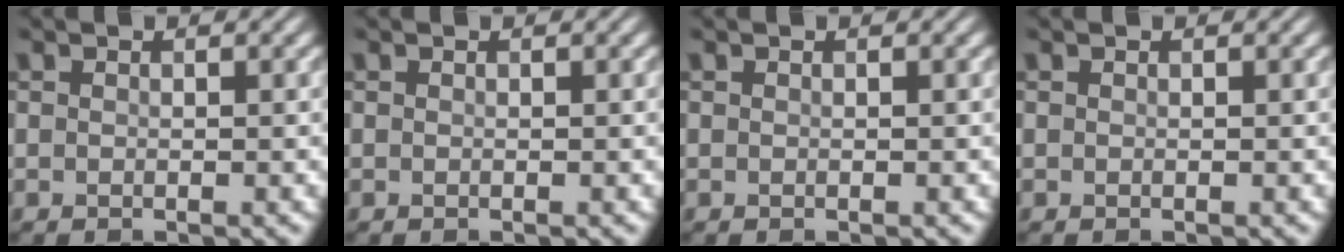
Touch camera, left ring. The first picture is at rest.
{"total": 0.0}
{"total": 0.0}
{"total": 0.0}